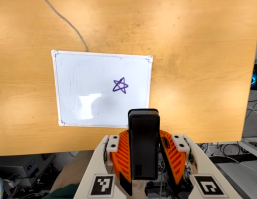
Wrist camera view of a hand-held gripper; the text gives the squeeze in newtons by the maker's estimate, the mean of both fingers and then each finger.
{"total": 5.0, "left": 4.0, "right": 6.0}